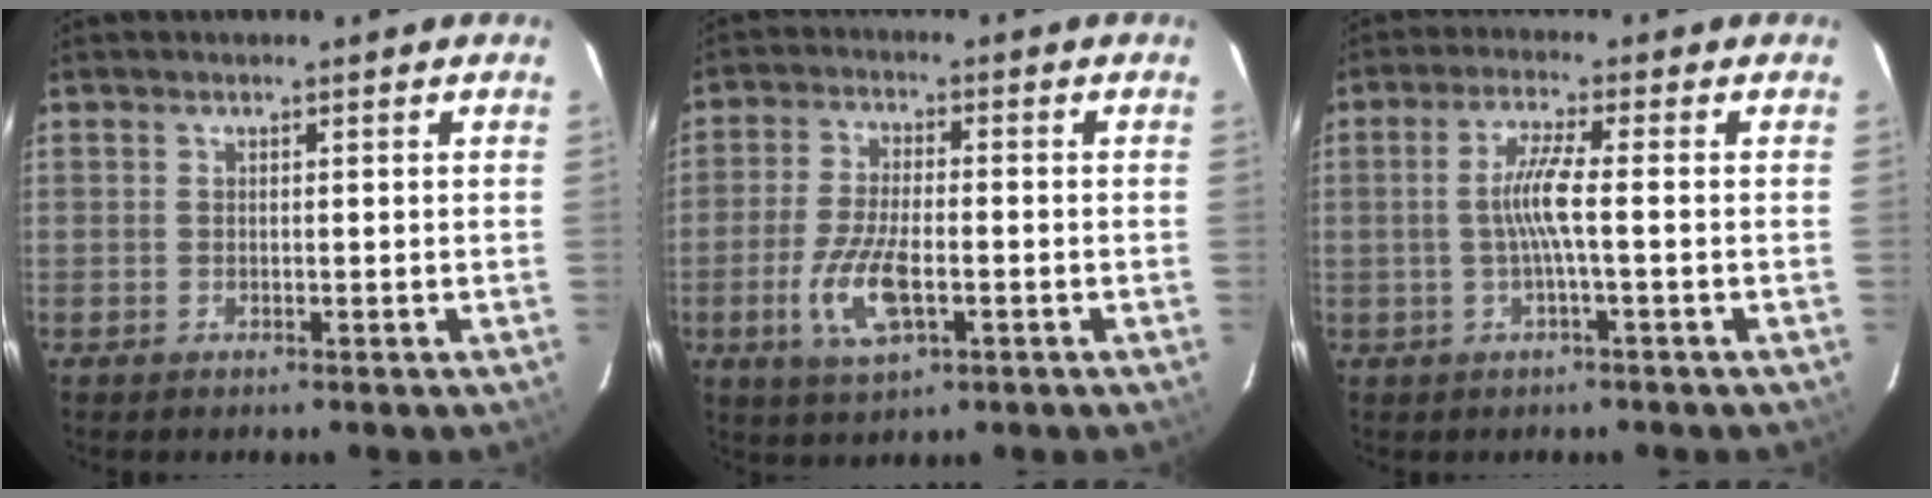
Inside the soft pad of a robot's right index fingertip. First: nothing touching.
{"total": 10.0, "force": [-3.2, 3.9, 8.7], "torque": [-0.185, -0.009, -0.059]}
{"total": 5.2, "force": [-0.8, -0.4, 5.1], "torque": [-0.107, 0.001, -0.014]}